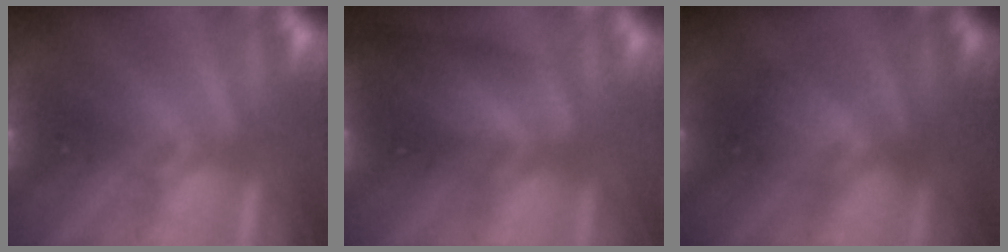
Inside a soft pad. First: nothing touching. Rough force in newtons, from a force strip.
{"total": 8.9}
{"total": 2.3}